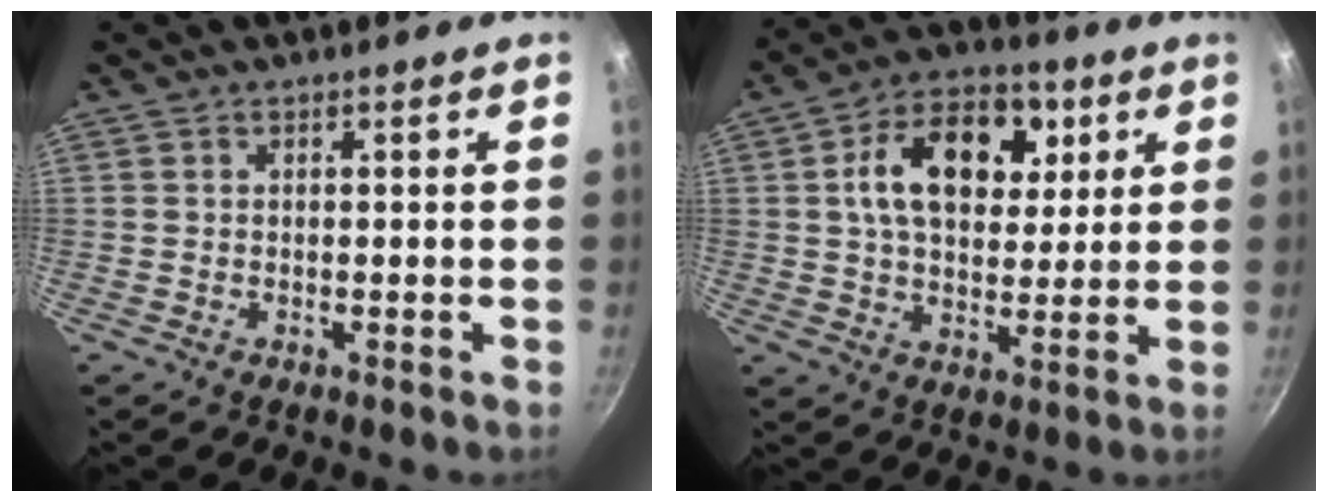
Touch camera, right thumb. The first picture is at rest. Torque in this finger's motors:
{"motor_torque": [-0.07, 0.02, 1.36, 0.11, 0.41]}